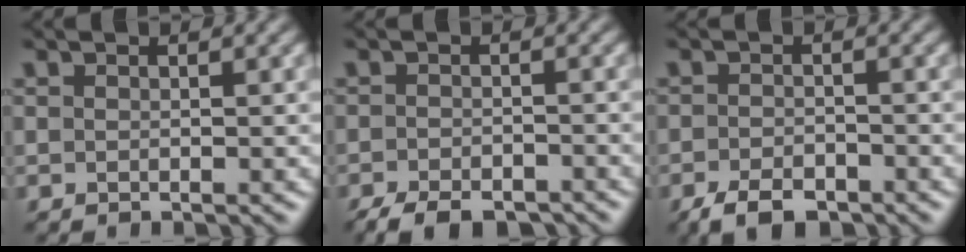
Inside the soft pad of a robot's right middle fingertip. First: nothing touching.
{"total": 5.2, "force": [-4.2, 1.9, 2.5], "torque": [-0.034, -0.010, -0.073]}
{"total": 3.8, "force": [-2.7, 1.8, 2.1], "torque": [-0.030, -0.003, -0.051]}